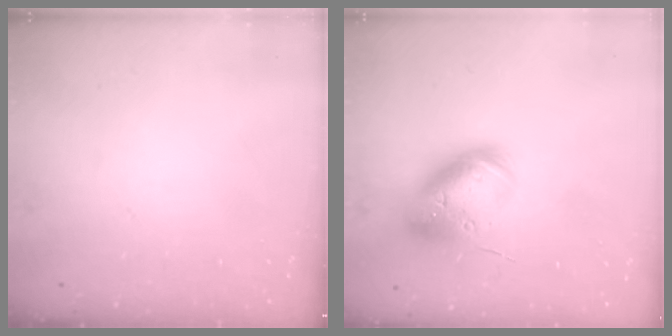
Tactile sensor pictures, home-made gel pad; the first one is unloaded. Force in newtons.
{"total": 19.2, "press": 18.9, "slide": 3.0}